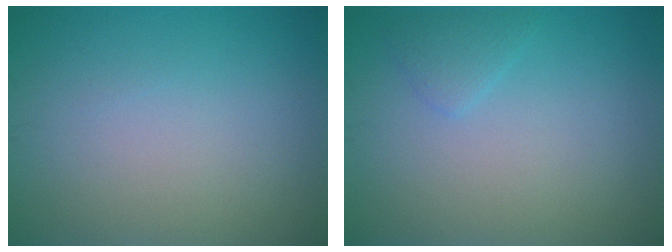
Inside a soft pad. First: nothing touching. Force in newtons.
{"total": 1.3, "press": 1.3, "slide": 0.1}